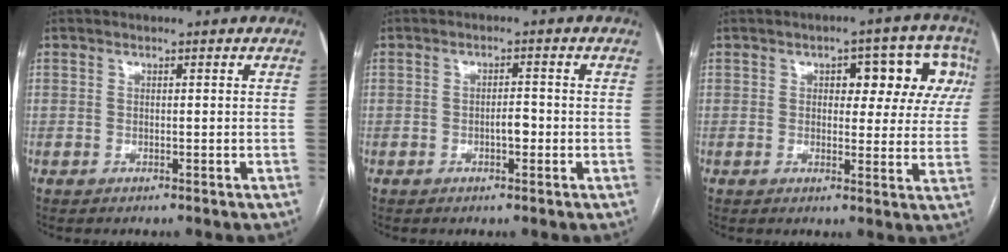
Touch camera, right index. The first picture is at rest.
{"total": 2.2, "force": [-0.7, 0.8, 1.9], "torque": [-0.029, 0.003, -0.012]}
{"total": 10.1, "force": [3.2, 4.8, 8.2], "torque": [-0.079, 0.032, 0.037]}